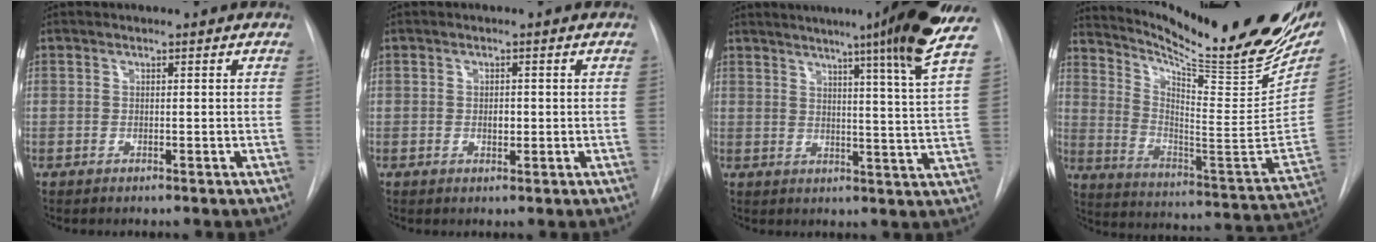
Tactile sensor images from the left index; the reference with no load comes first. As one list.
[{"total": 1.5, "force": [-0.1, 0.9, 1.2], "torque": [-0.018, 0.001, 0.001]}, {"total": 16.1, "force": [11.9, -2.7, 10.4], "torque": [-0.153, -0.039, 0.137]}, {"total": 27.2, "force": [22.2, 2.6, 15.5], "torque": [-0.245, -0.078, 0.315]}]